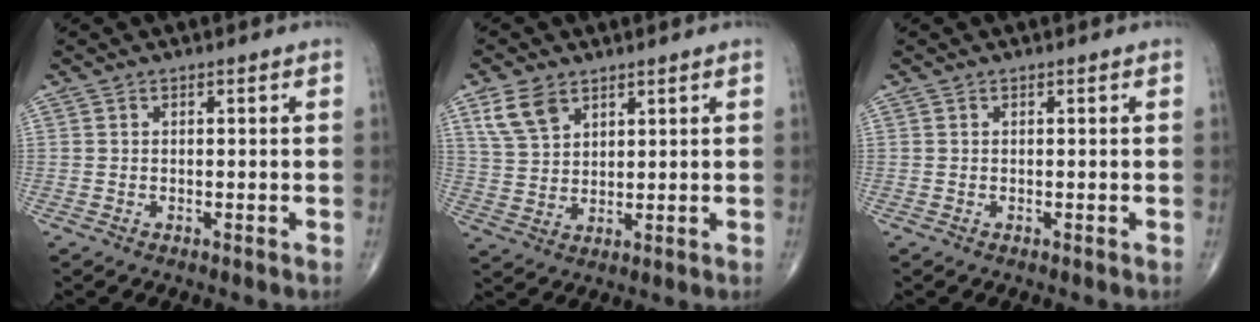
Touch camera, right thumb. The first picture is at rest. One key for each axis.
{"total": 6.8, "fx": 4.0, "fy": 4.2, "fz": 3.6, "tx": -0.061, "ty": -0.014, "tz": 0.087}
{"total": 0.0}